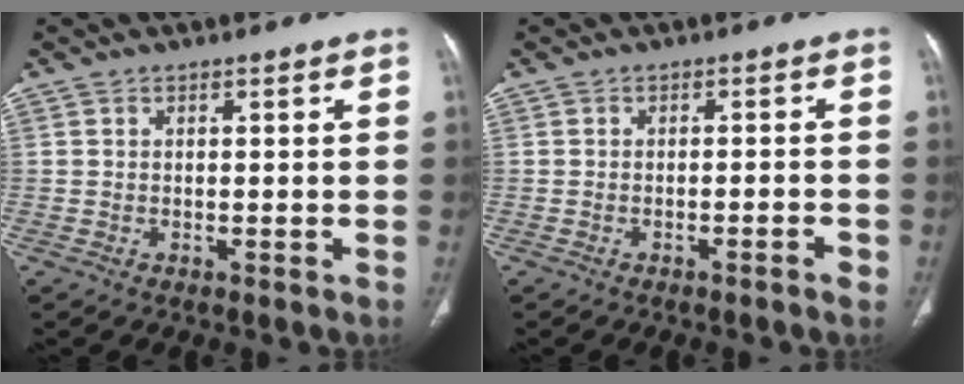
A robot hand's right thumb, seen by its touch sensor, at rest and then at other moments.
{"total": 1.7, "force": [-1.1, 0.3, 1.2], "torque": [-0.027, 0.009, -0.014]}